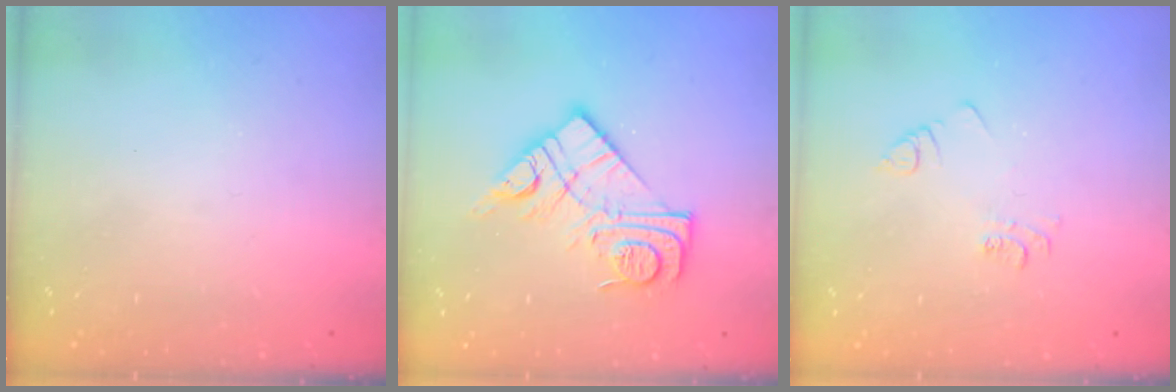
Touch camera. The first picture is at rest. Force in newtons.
{"total": 14.6, "press": 14.5, "slide": 0.8}
{"total": 3.6, "press": 3.6, "slide": 0.6}